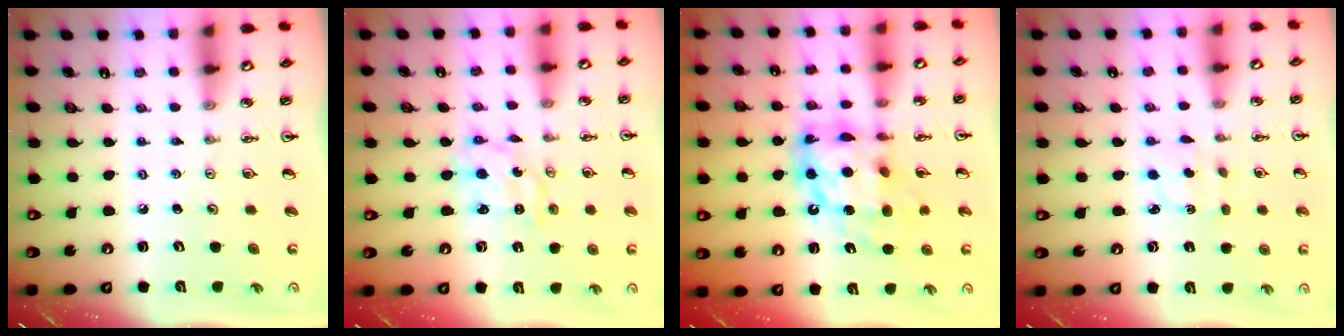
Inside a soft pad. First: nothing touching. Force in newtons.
{"total": 3.6, "press": 3.6, "slide": 0.3}
{"total": 14.7, "press": 14.7, "slide": 1.3}
{"total": 2.5, "press": 2.4, "slide": 0.6}